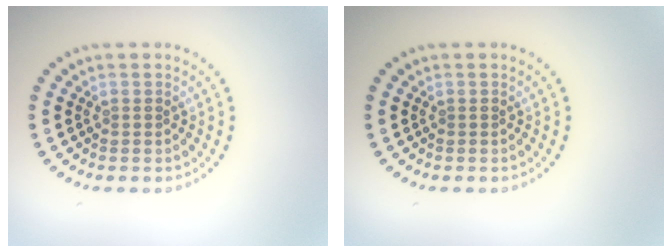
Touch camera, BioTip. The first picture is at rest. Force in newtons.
{"total": 0.0}